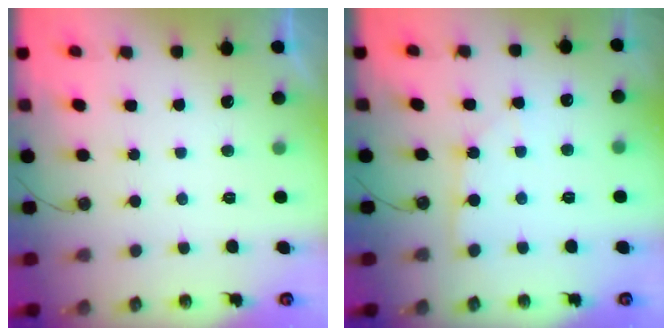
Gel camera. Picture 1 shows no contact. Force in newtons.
{"total": 2.2, "press": 2.1, "slide": 0.3}